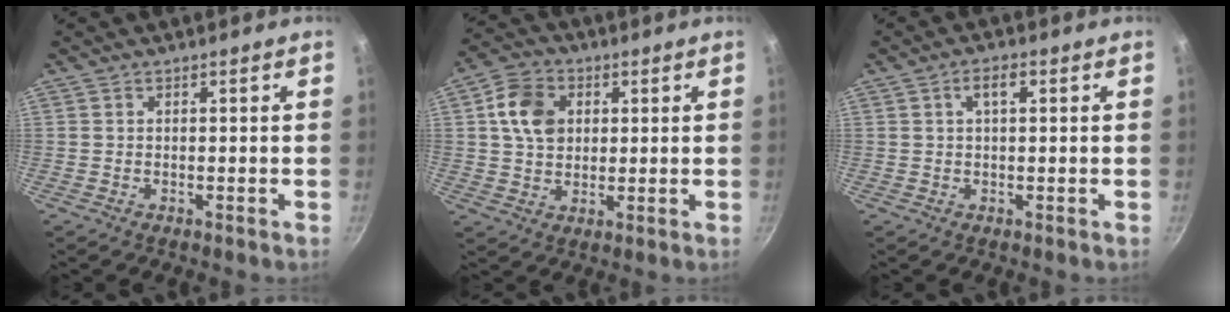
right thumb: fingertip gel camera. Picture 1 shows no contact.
{"total": 9.5, "force": [2.3, 7.3, 5.6], "torque": [-0.081, 0.009, 0.034]}
{"total": 3.1, "force": [1.0, 1.4, 2.6], "torque": [-0.043, 0.009, 0.016]}